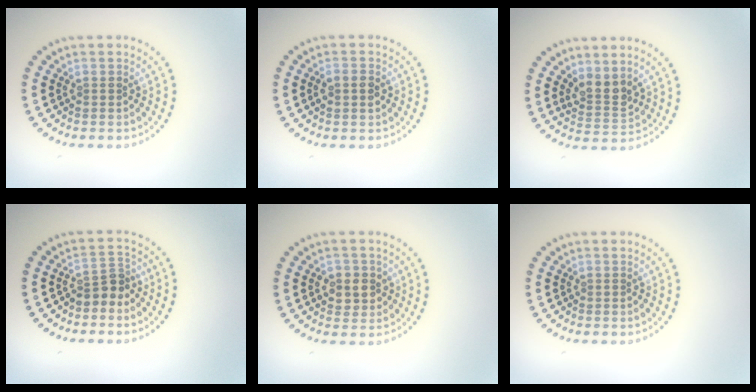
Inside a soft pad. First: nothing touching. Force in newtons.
{"total": 1.3, "press": 1.3, "slide": 0.2}
{"total": 2.5, "press": 1.9, "slide": 1.6}
{"total": 2.3, "press": 1.8, "slide": 1.4}
{"total": 2.5, "press": 2.4, "slide": 0.7}
{"total": 0.0}